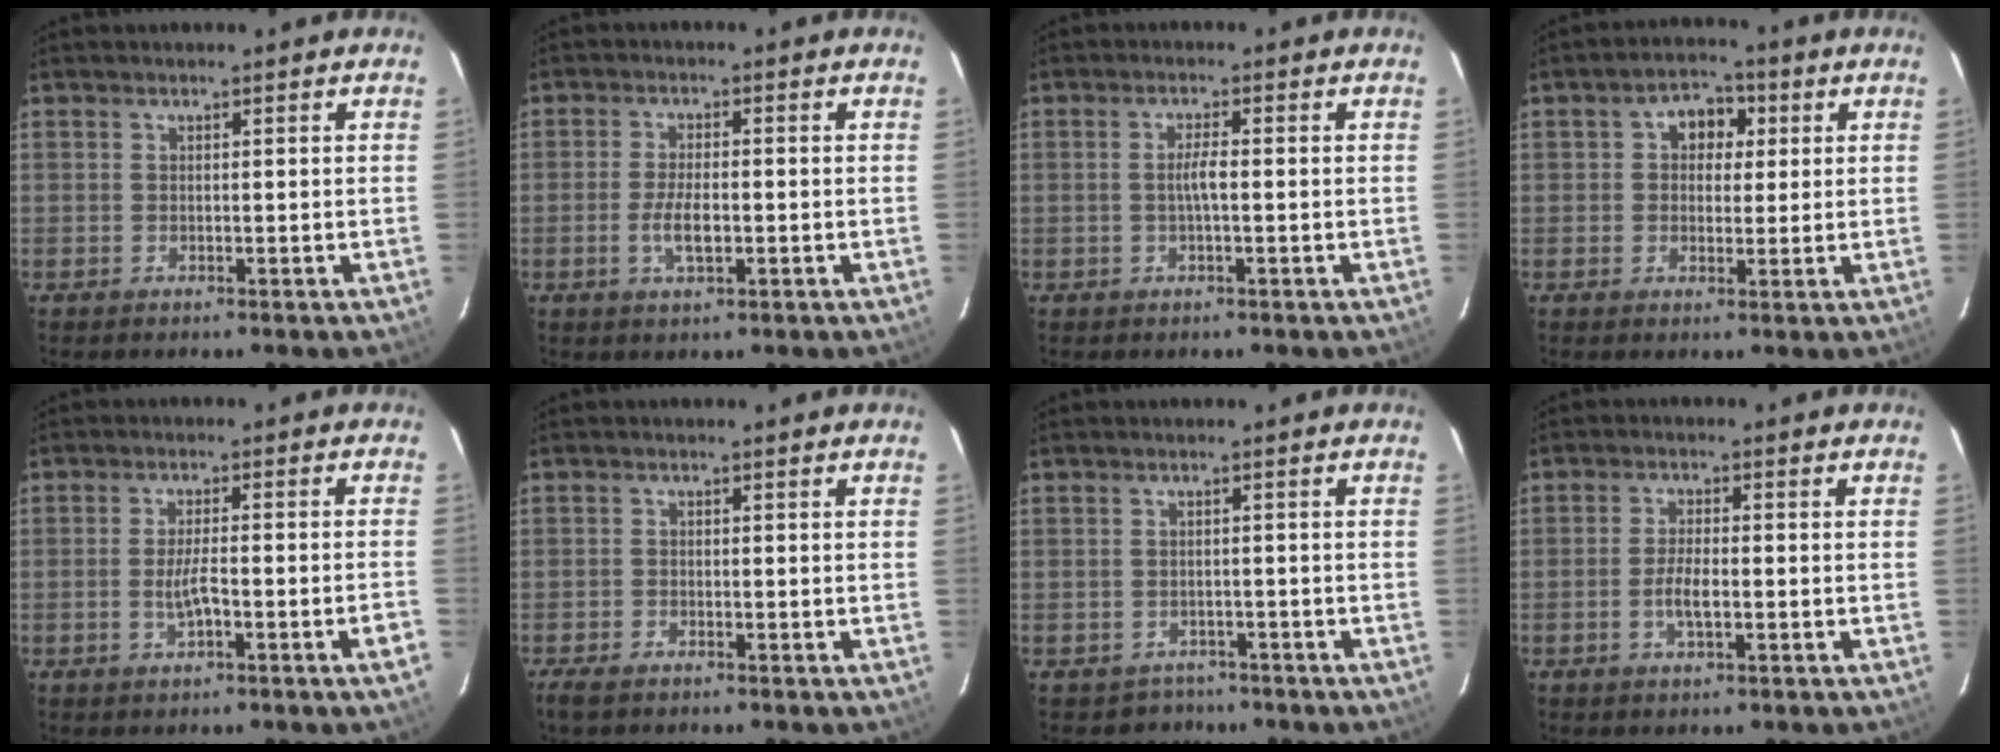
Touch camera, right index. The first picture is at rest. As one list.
[{"total": 4.6, "force": [-1.3, 1.5, 4.1], "torque": [-0.083, -0.005, -0.024]}, {"total": 2.6, "force": [-0.3, 0.3, 2.6], "torque": [-0.049, 0.002, -0.006]}, {"total": 5.9, "force": [1.4, 4.6, 3.3], "torque": [-0.047, 0.021, 0.021]}, {"total": 5.0, "force": [-2.2, -0.3, 4.5], "torque": [-0.077, -0.008, -0.034]}, {"total": 2.9, "force": [-2.2, 1.1, 1.4], "torque": [-0.039, -0.008, -0.045]}, {"total": 3.8, "force": [-2.8, 2.6, -0.2], "torque": [-0.001, 0.013, -0.035]}, {"total": 3.7, "force": [-1.2, 1.1, 3.3], "torque": [-0.067, -0.003, -0.022]}]